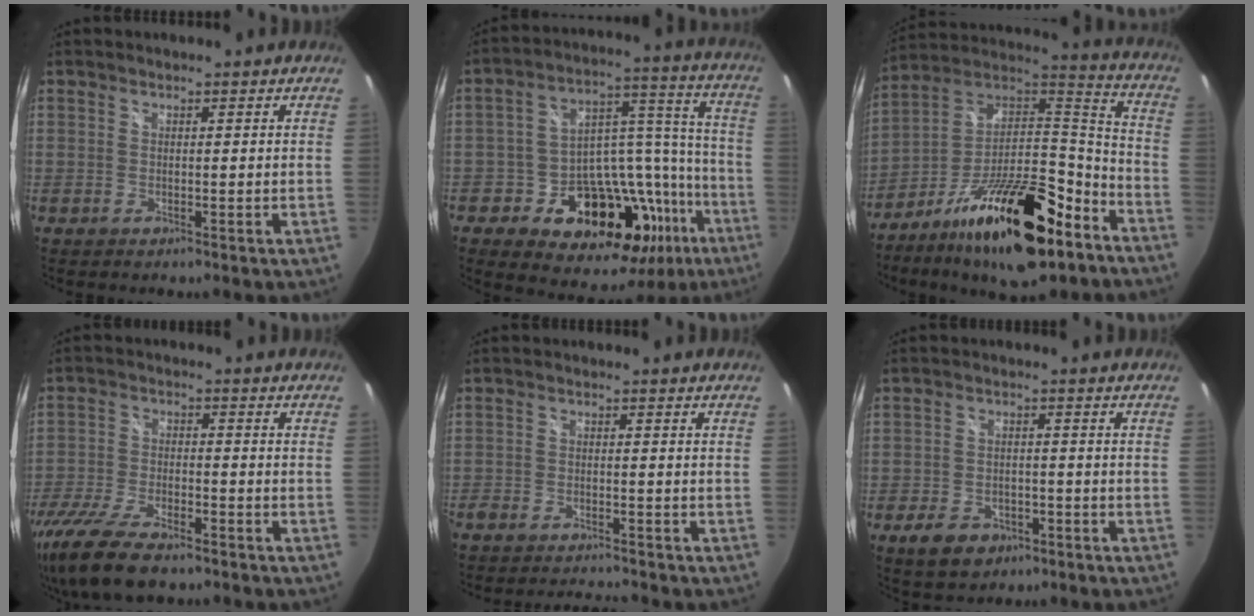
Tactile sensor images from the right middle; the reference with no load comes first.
{"total": 24.6, "force": [-13.1, 16.0, 13.3], "torque": [-0.210, 0.056, -0.169]}
{"total": 26.0, "force": [-14.8, 10.3, 18.8], "torque": [-0.319, 0.010, -0.238]}
{"total": 15.6, "force": [-11.9, 4.9, 8.9], "torque": [-0.201, -0.044, -0.216]}
{"total": 5.9, "force": [-5.7, 0.8, 1.5], "torque": [-0.048, -0.005, -0.092]}
{"total": 7.1, "force": [-4.2, 4.6, 3.4], "torque": [-0.089, -0.001, -0.060]}